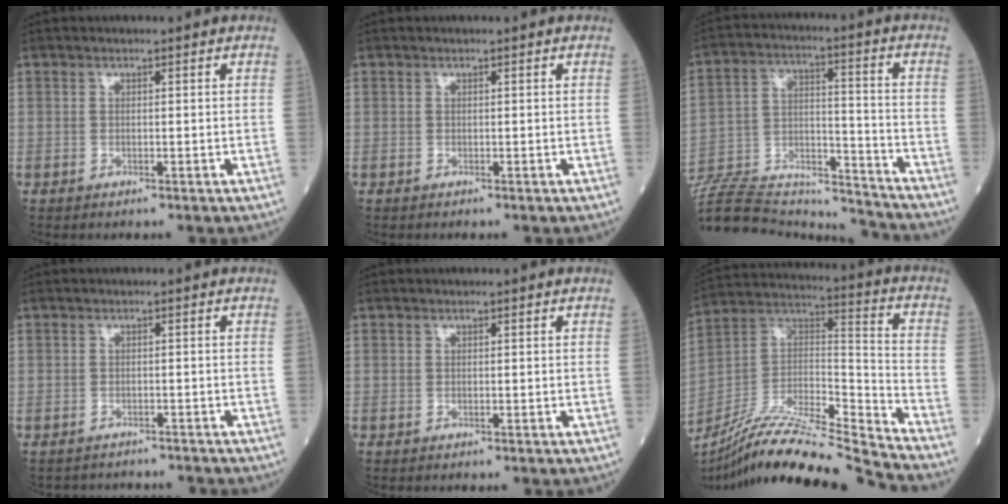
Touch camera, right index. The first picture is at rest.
{"total": 0.0}
{"total": 23.3, "force": [-22.1, 4.2, 6.0], "torque": [-0.166, 0.008, -0.354]}
{"total": 4.3, "force": [-4.0, 1.5, -0.3], "torque": [0.004, 0.003, -0.056]}
{"total": 0.0}
{"total": 21.7, "force": [-19.9, -0.8, 8.7], "torque": [-0.186, 0.004, -0.354]}